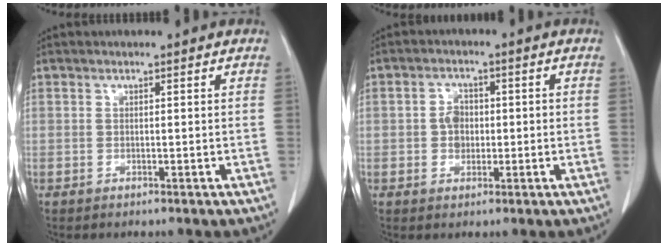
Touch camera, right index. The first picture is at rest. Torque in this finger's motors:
{"motor_torque": [0.04, 0.04, 0.05, 0.01]}